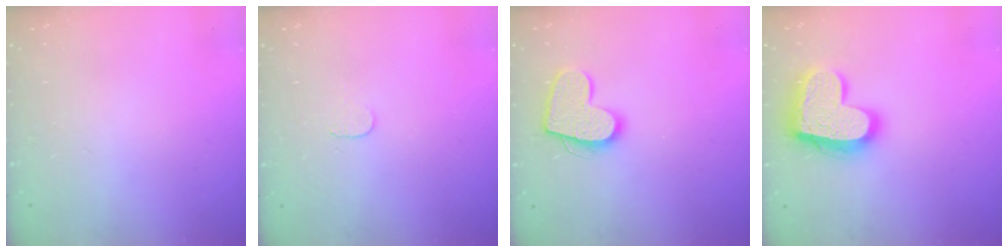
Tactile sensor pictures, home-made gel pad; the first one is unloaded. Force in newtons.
{"total": 3.0, "press": 3.0, "slide": 0.3}
{"total": 13.5, "press": 13.5, "slide": 0.9}
{"total": 18.2, "press": 18.2, "slide": 1.6}